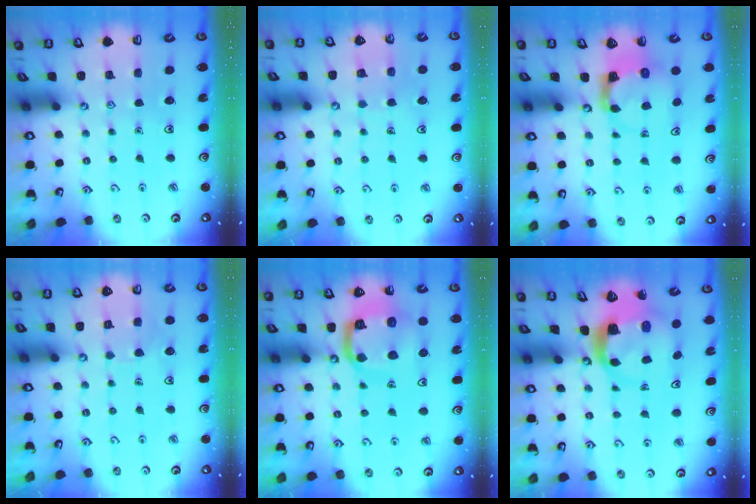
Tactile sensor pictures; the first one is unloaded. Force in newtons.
{"total": 6.2, "press": 6.2, "slide": 0.6}
{"total": 3.6, "press": 3.5, "slide": 0.6}
{"total": 5.2, "press": 5.2, "slide": 0.4}
{"total": 13.5, "press": 13.5, "slide": 1.5}
{"total": 5.2, "press": 5.1, "slide": 0.6}